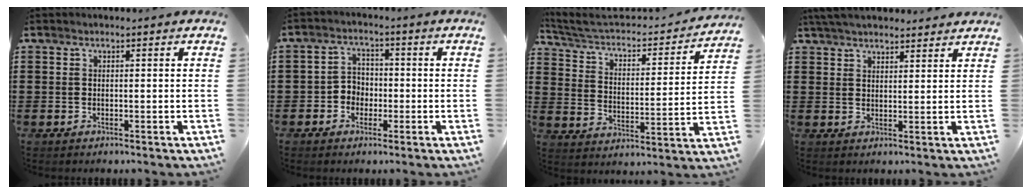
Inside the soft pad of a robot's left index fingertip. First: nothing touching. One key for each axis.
{"total": 3.4, "fx": -1.5, "fy": 2.8, "fz": 1.1, "tx": -0.031, "ty": 0.008, "tz": -0.034}
{"total": 3.6, "fx": 3.1, "fy": 1.1, "fz": 1.6, "tx": -0.050, "ty": -0.026, "tz": 0.043}
{"total": 4.1, "fx": 3.9, "fy": 0.3, "fz": 0.9, "tx": -0.028, "ty": -0.003, "tz": 0.075}